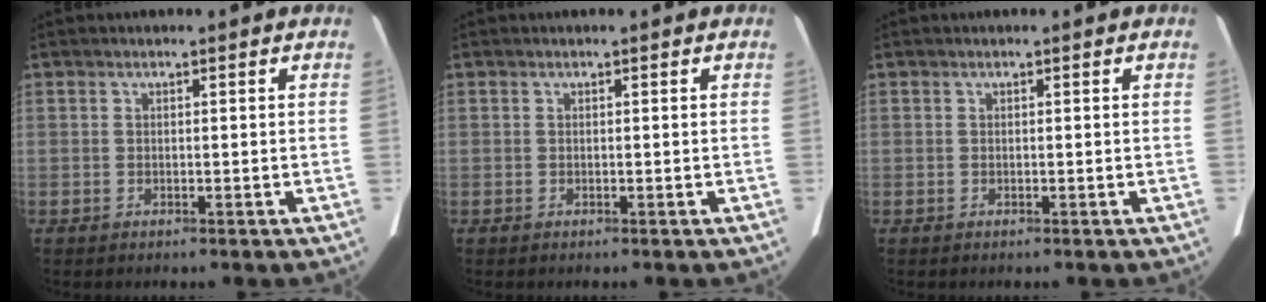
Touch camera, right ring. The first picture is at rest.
{"total": 0.0}
{"total": 0.0}